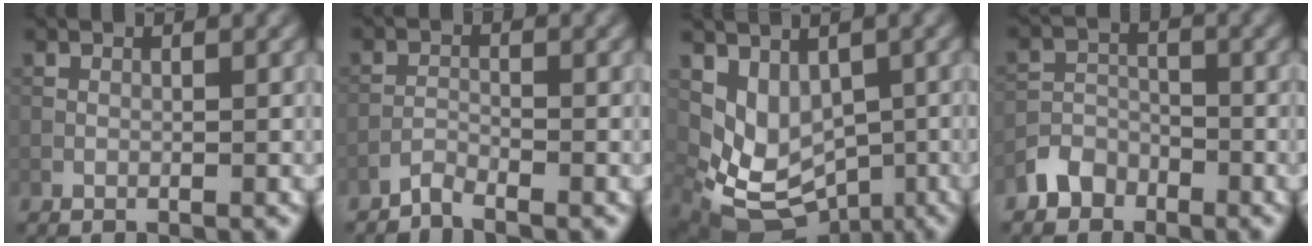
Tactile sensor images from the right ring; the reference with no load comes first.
{"total": 1.2, "force": [-1.2, 0.1, 0.3], "torque": [-0.005, 0.003, -0.027]}
{"total": 7.2, "force": [-0.1, 5.8, 4.3], "torque": [-0.067, -0.002, 0.023]}
{"total": 2.8, "force": [-2.1, 1.9, 0.4], "torque": [-0.001, 0.005, -0.045]}